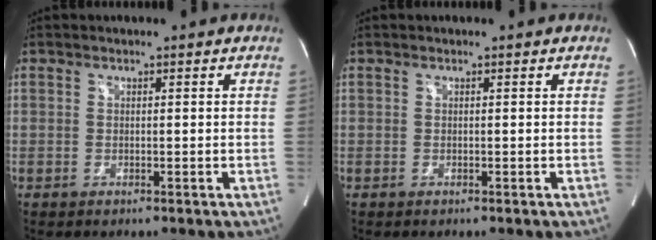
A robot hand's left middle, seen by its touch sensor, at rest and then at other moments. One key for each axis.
{"total": 0.0}